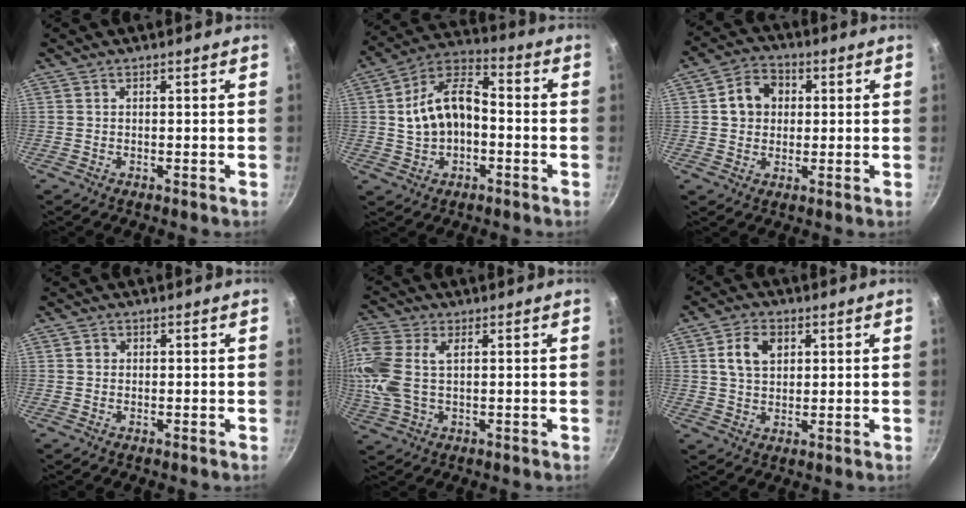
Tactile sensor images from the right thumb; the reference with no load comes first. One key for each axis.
{"total": 13.2, "fx": -0.3, "fy": 8.3, "fz": 10.2, "tx": -0.169, "ty": 0.036, "tz": -0.013}
{"total": 8.0, "fx": 1.2, "fy": 6.6, "fz": 4.4, "tx": -0.052, "ty": 0.011, "tz": 0.013}
{"total": 1.2, "fx": 0.1, "fy": 1.1, "fz": 0.4, "tx": -0.002, "ty": 0.003, "tz": 0.001}
{"total": 12.8, "fx": 2.1, "fy": 7.3, "fz": 10.3, "tx": -0.276, "ty": 0.018, "tz": 0.044}
{"total": 7.1, "fx": 2.2, "fy": 4.9, "fz": 4.7, "tx": -0.074, "ty": -0.002, "tz": 0.039}